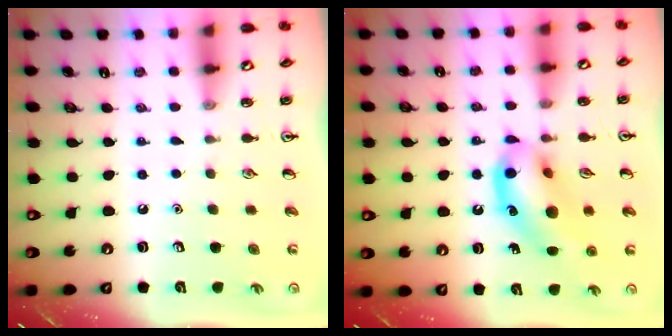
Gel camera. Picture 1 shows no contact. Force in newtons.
{"total": 14.3, "press": 14.0, "slide": 2.9}